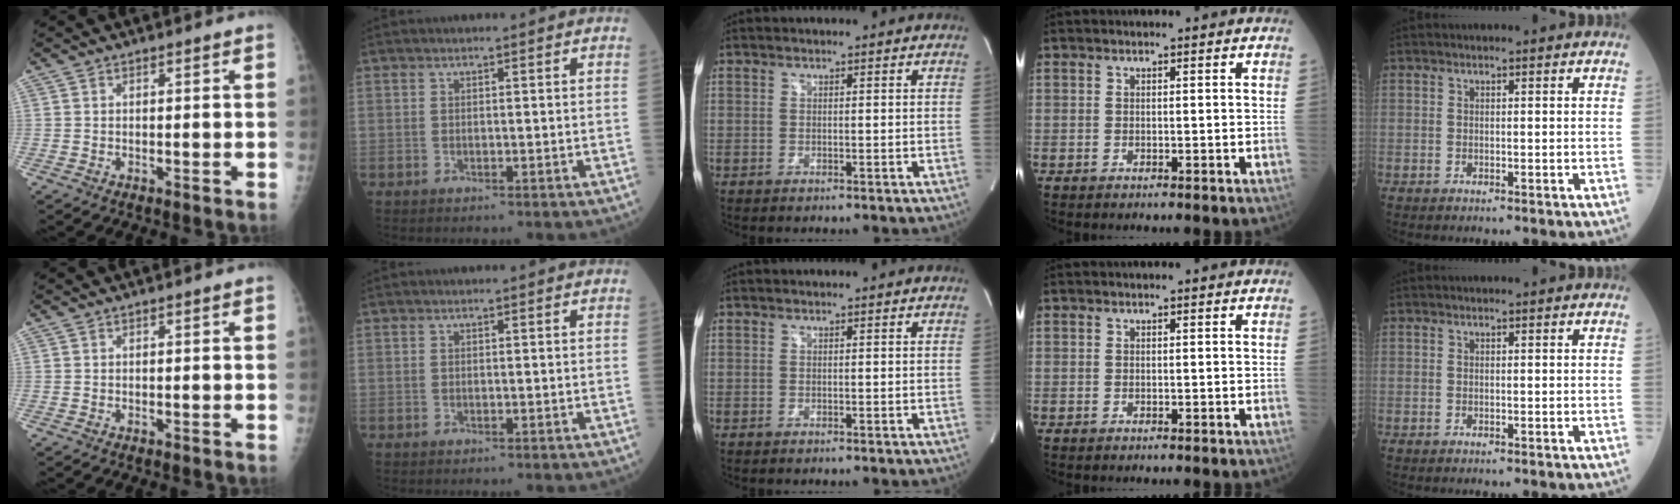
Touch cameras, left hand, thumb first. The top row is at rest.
{}